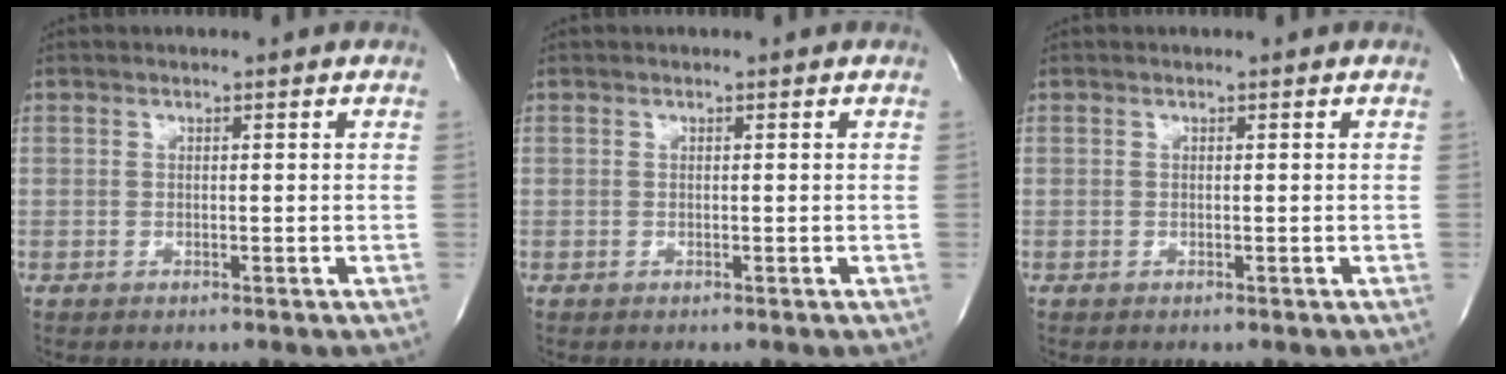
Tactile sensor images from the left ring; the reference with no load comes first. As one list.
[{"total": 0.0}, {"total": 0.0}]